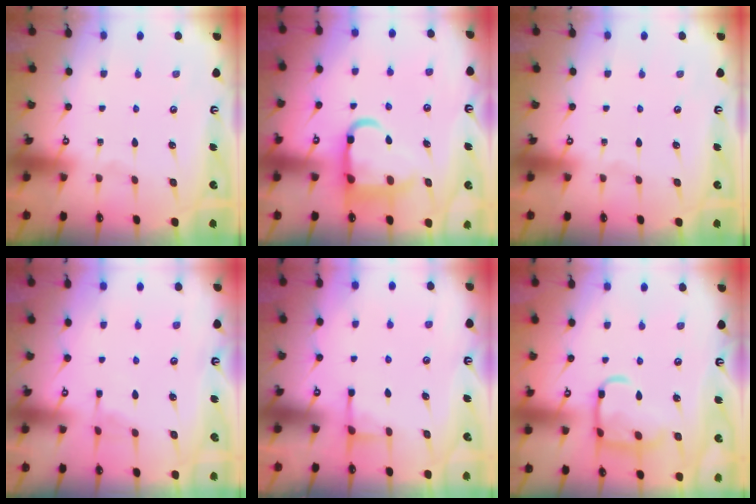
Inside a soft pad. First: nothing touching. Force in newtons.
{"total": 12.6, "press": 12.5, "slide": 1.6}
{"total": 0.0}
{"total": 3.6, "press": 3.5, "slide": 0.5}
{"total": 2.9, "press": 2.8, "slide": 0.5}
{"total": 13.0, "press": 13.0, "slide": 0.9}